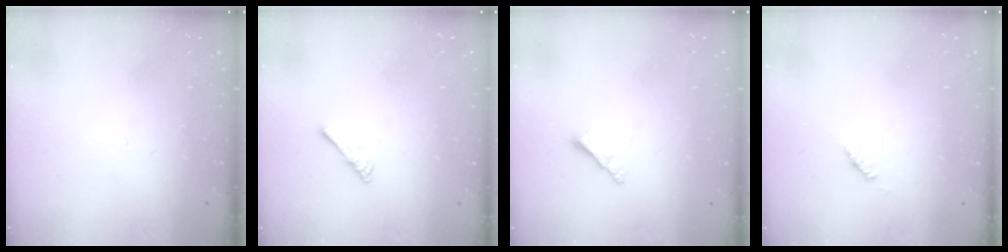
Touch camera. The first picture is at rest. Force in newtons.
{"total": 2.5, "press": 2.5, "slide": 0.4}
{"total": 2.1, "press": 2.0, "slide": 0.5}
{"total": 1.9, "press": 1.8, "slide": 0.6}